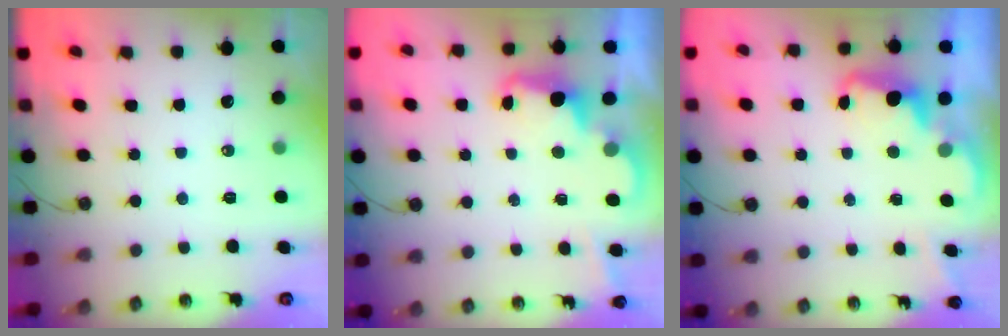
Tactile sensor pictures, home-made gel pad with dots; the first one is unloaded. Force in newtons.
{"total": 2.4, "press": 2.4, "slide": 0.6}
{"total": 2.4, "press": 2.3, "slide": 0.7}